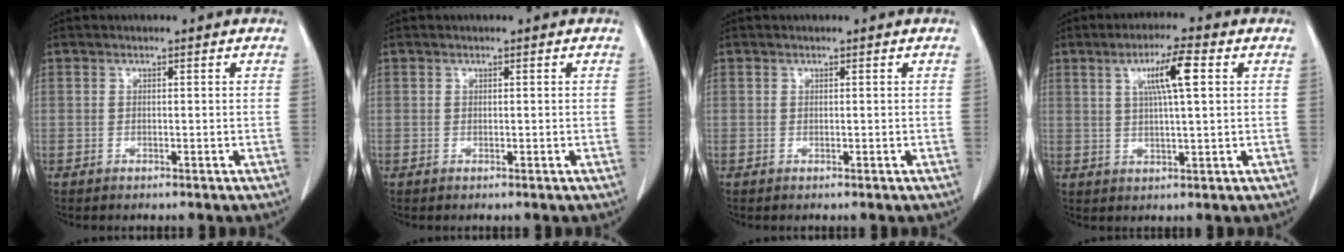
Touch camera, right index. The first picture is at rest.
{"total": 0.0}
{"total": 0.0}
{"total": 6.9, "force": [2.3, 0.3, 6.6], "torque": [-0.117, 0.006, 0.039]}